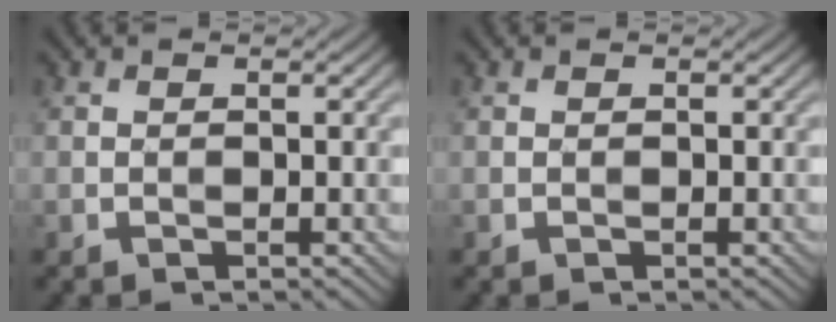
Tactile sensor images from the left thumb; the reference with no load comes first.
{"total": 0.0}